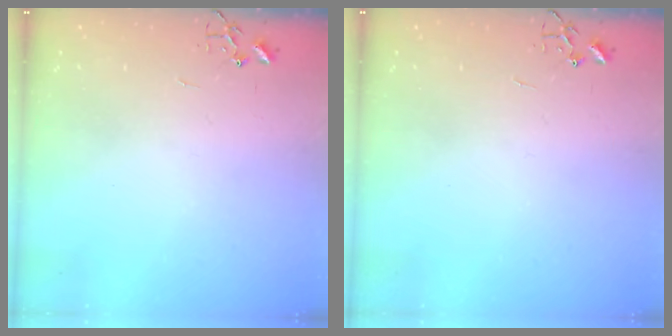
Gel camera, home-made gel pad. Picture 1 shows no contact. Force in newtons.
{"total": 0.0}